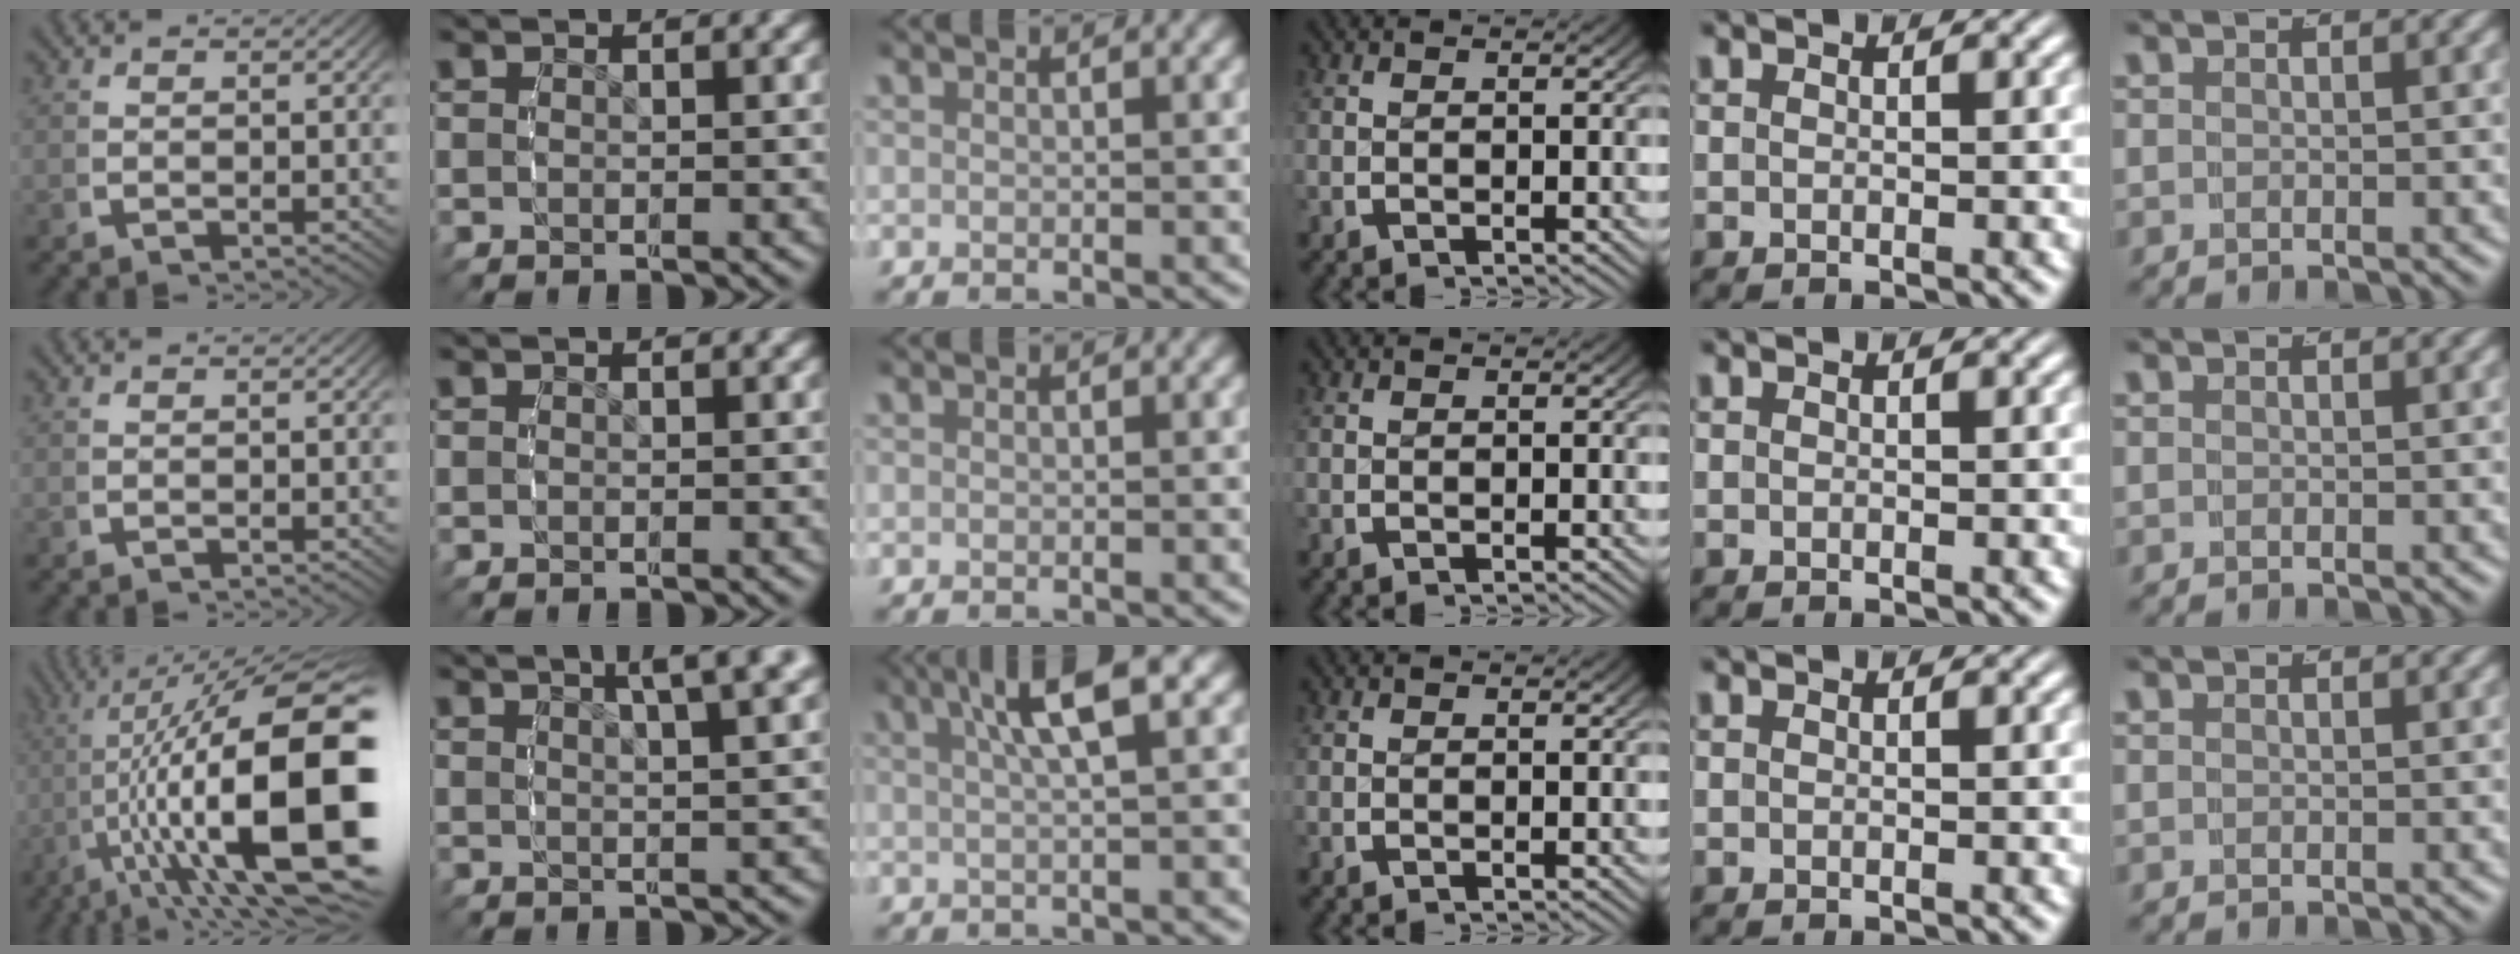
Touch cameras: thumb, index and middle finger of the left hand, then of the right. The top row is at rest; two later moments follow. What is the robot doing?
{"motion": "grasp_and_lifting", "object": "dispenser bottle"}